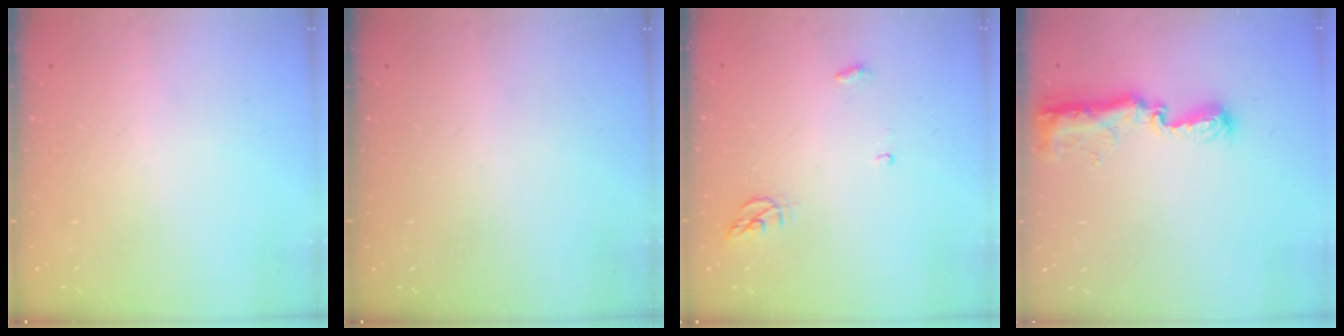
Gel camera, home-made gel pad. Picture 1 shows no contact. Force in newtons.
{"total": 0.0}
{"total": 4.0, "press": 3.9, "slide": 0.4}
{"total": 8.8, "press": 8.8, "slide": 0.9}